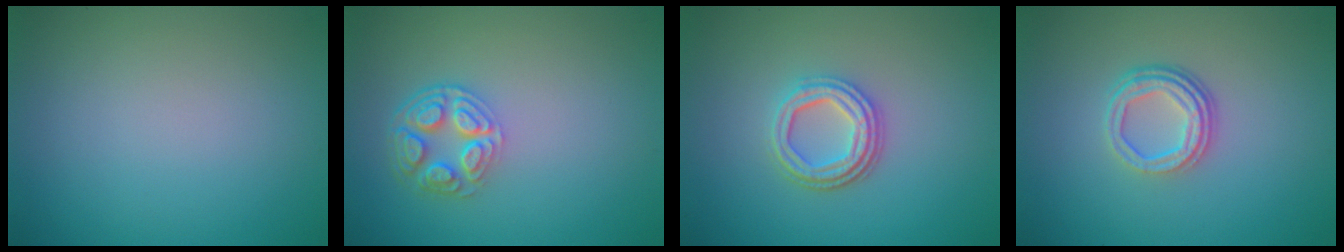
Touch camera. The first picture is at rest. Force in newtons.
{"total": 4.5, "press": 3.3, "slide": 3.0}
{"total": 3.7, "press": 3.0, "slide": 2.0}
{"total": 3.6, "press": 2.6, "slide": 2.4}